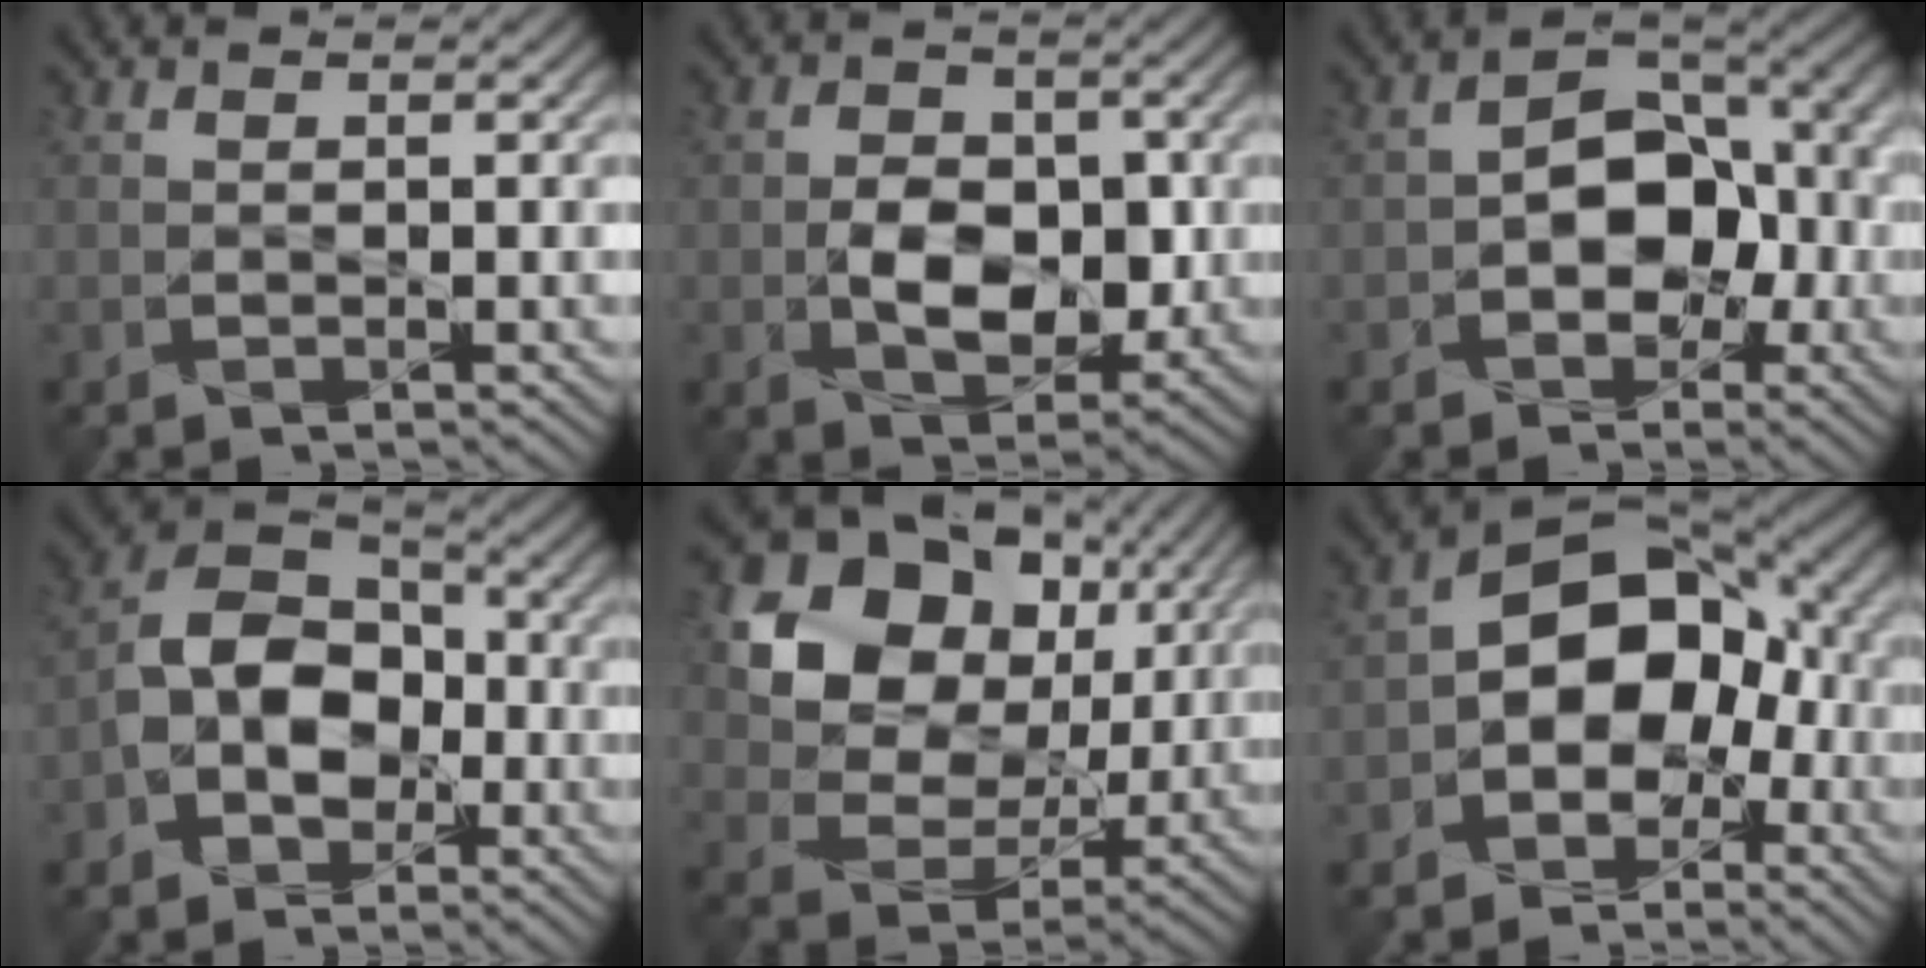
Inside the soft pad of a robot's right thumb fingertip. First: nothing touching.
{"total": 6.9, "force": [-0.9, 4.6, 5.1], "torque": [-0.082, -0.007, -0.019]}
{"total": 8.0, "force": [-1.6, 5.8, 5.3], "torque": [-0.082, 0.005, -0.034]}
{"total": 9.1, "force": [-2.7, 6.7, 5.6], "torque": [-0.104, 0.006, -0.071]}
{"total": 15.0, "force": [5.0, 11.6, 8.0], "torque": [-0.168, 0.005, 0.094]}
{"total": 11.4, "force": [-2.0, 8.3, 7.6], "torque": [-0.116, 0.001, -0.055]}